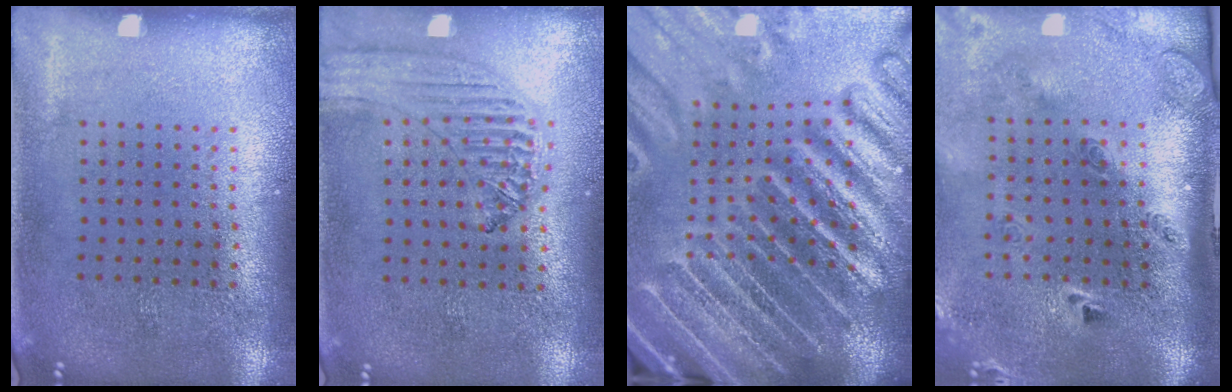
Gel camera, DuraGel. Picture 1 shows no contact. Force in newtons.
{"total": 1.2, "press": 1.2, "slide": 0.1}
{"total": 5.6, "press": 4.8, "slide": 2.8}
{"total": 3.0, "press": 2.0, "slide": 2.2}